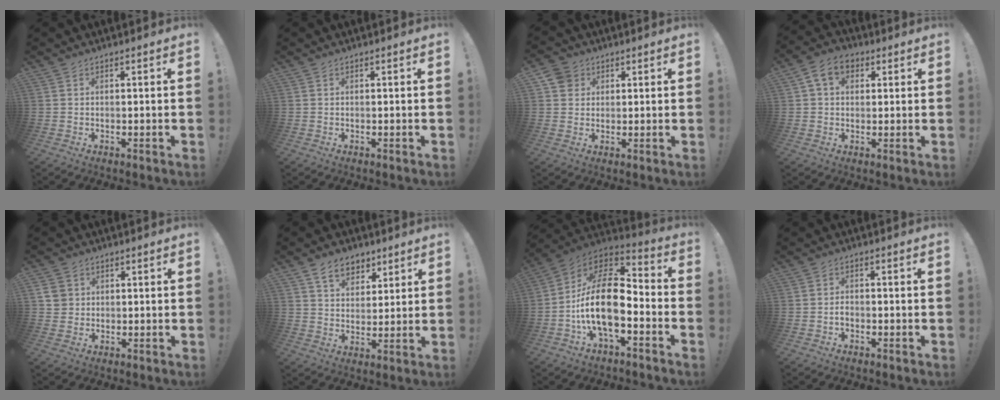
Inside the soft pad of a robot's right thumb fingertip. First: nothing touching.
{"total": 0.0}
{"total": 5.1, "force": [2.2, 4.5, 1.2], "torque": [-0.023, -0.003, 0.045]}
{"total": 7.7, "force": [2.9, 5.5, 4.6], "torque": [-0.079, 0.008, 0.057]}
{"total": 4.4, "force": [1.3, 4.0, 1.2], "torque": [-0.016, 0.004, 0.028]}
{"total": 9.6, "force": [5.9, 6.4, 3.9], "torque": [-0.060, -0.025, 0.114]}
{"total": 19.4, "force": [-4.0, 9.8, 16.3], "torque": [-0.310, 0.022, -0.066]}
{"total": 1.6, "force": [-1.0, 0.9, 0.9], "torque": [-0.018, 0.007, -0.018]}